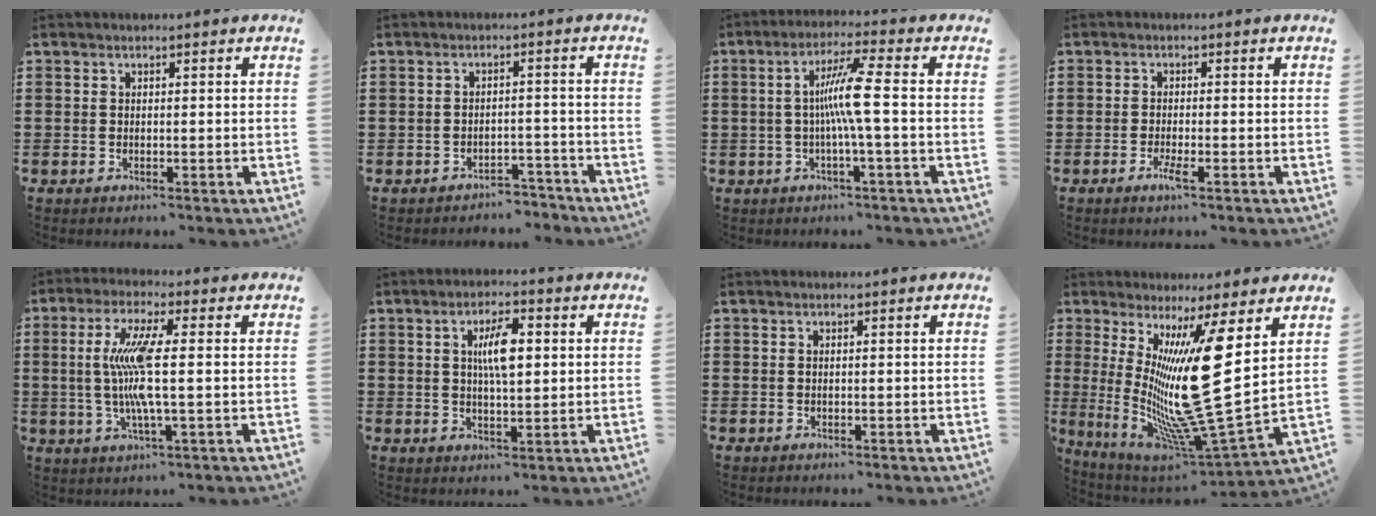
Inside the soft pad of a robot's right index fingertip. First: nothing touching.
{"total": 2.9, "force": [-2.8, 0.6, 0.2], "torque": [-0.010, 0.003, -0.059]}
{"total": 7.2, "force": [-0.4, -0.5, 7.1], "torque": [-0.138, -0.004, -0.019]}
{"total": 2.2, "force": [-1.1, 0.2, 1.9], "torque": [-0.046, -0.009, -0.024]}
{"total": 9.1, "force": [0.0, 0.8, 9.1], "torque": [-0.198, -0.019, -0.012]}
{"total": 6.1, "force": [1.2, 2.0, 5.7], "torque": [-0.105, 0.006, 0.015]}
{"total": 0.0}
{"total": 14.5, "force": [4.1, 0.4, 13.9], "torque": [-0.251, -0.087, 0.054]}